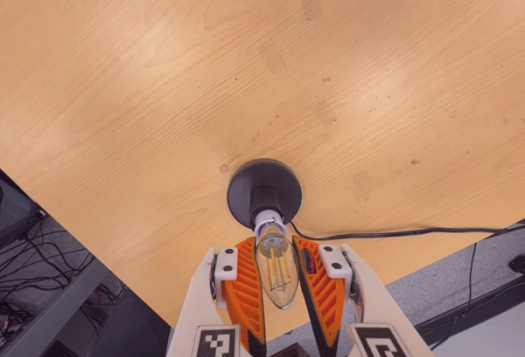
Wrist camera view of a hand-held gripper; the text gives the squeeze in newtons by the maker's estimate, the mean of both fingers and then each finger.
{"total": 14.1, "left": 13.3, "right": 14.8}